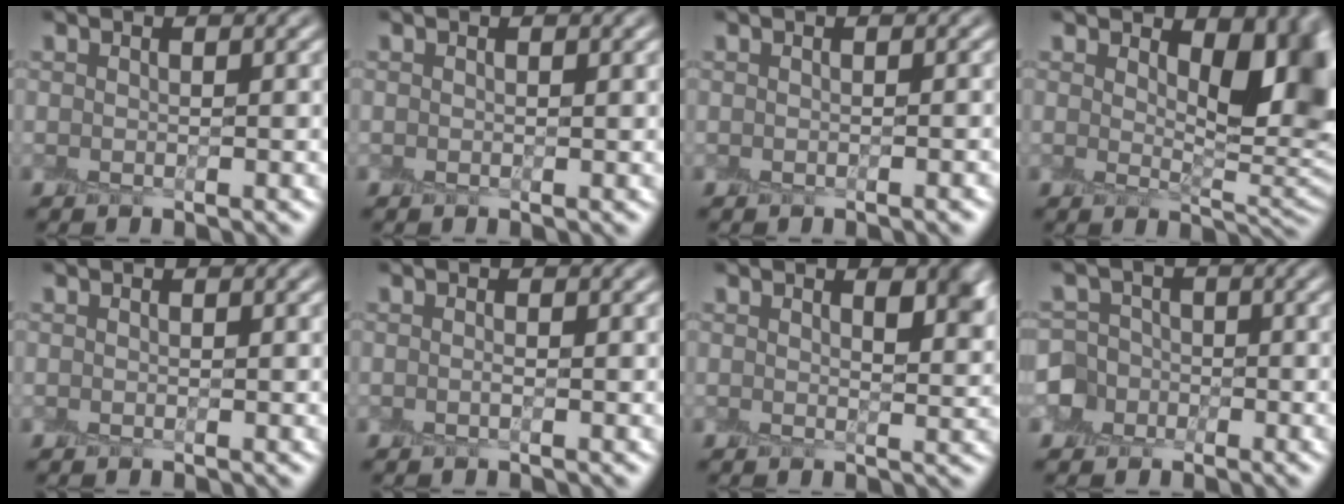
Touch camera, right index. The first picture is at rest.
{"total": 0.0}
{"total": 0.8, "force": [-0.5, 0.1, 0.6], "torque": [-0.007, 0.000, -0.005]}
{"total": 6.1, "force": [1.9, 3.0, 4.9], "torque": [-0.064, -0.011, 0.033]}
{"total": 0.0}
{"total": 0.5, "force": [-0.2, 0.1, 0.5], "torque": [-0.011, -0.001, -0.003]}
{"total": 2.4, "force": [1.2, 1.0, 1.8], "torque": [-0.021, -0.005, 0.017]}
{"total": 4.8, "force": [-2.1, 4.2, 1.2], "torque": [-0.005, 0.008, -0.058]}